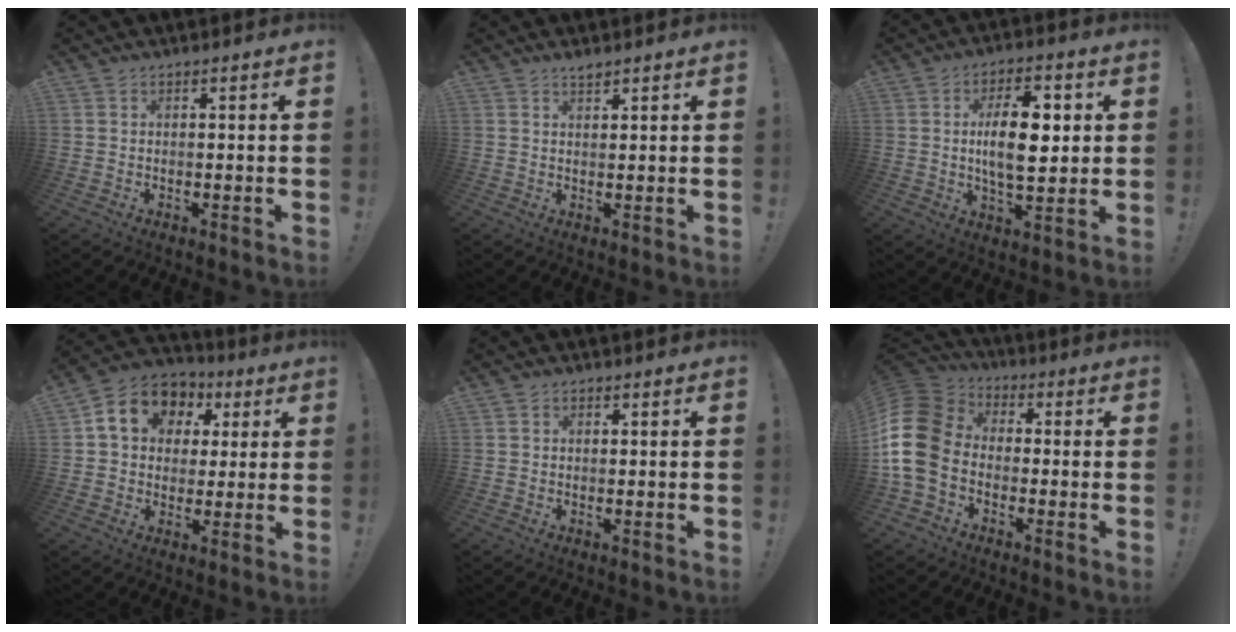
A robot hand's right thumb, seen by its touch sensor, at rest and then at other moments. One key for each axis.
{"total": 1.9, "fx": 1.7, "fy": 0.4, "fz": 0.8, "tx": -0.005, "ty": -0.012, "tz": 0.028}
{"total": 13.7, "fx": 1.5, "fy": 6.8, "fz": 11.8, "tx": -0.190, "ty": 0.002, "tz": 0.020}
{"total": 13.8, "fx": 4.7, "fy": 10.9, "fz": 6.9, "tx": -0.112, "ty": -0.007, "tz": 0.094}
{"total": 0.7, "fx": 0.1, "fy": 0.7, "fz": 0.2, "tx": -0.002, "ty": 0.002, "tz": 0.002}
{"total": 16.4, "fx": -2.6, "fy": 12.2, "fz": 10.7, "tx": -0.211, "ty": 0.034, "tz": -0.037}